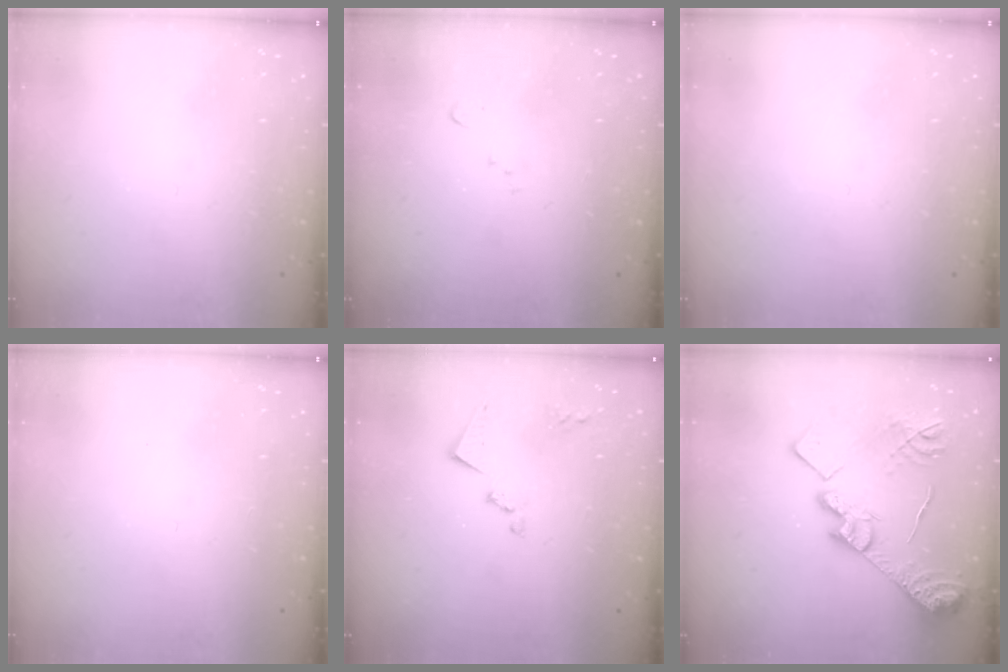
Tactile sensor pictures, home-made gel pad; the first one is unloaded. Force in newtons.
{"total": 4.5, "press": 4.4, "slide": 0.5}
{"total": 0.0}
{"total": 0.0}
{"total": 10.2, "press": 10.2, "slide": 0.7}
{"total": 19.6, "press": 19.5, "slide": 1.6}